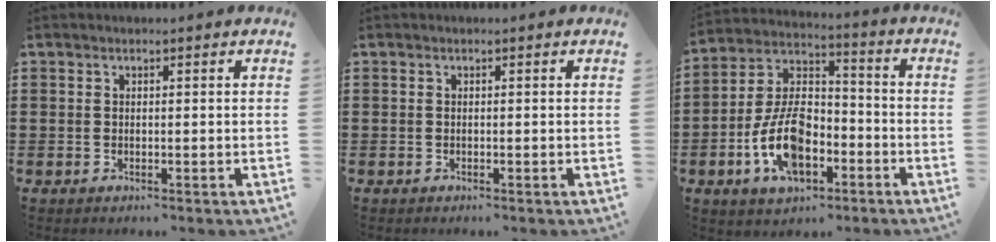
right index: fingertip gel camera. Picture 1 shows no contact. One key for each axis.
{"total": 0.0}
{"total": 11.3, "fx": -4.5, "fy": 6.2, "fz": 8.4, "tx": -0.193, "ty": 0.009, "tz": -0.085}